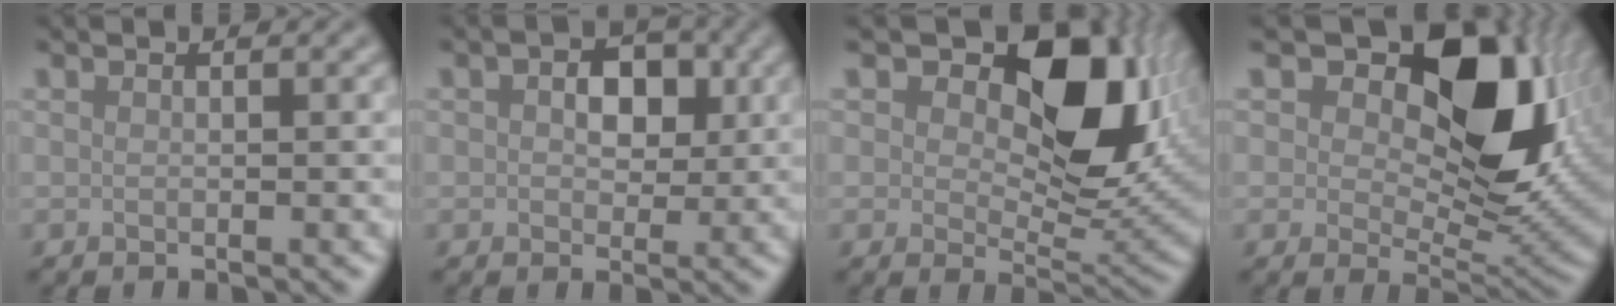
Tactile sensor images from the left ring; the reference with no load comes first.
{"total": 2.4, "force": [0.2, 1.7, 1.6], "torque": [-0.036, 0.004, 0.007]}
{"total": 10.7, "force": [3.5, 6.2, 8.0], "torque": [-0.120, -0.008, 0.068]}
{"total": 11.9, "force": [4.0, 6.9, 8.8], "torque": [-0.130, -0.006, 0.077]}